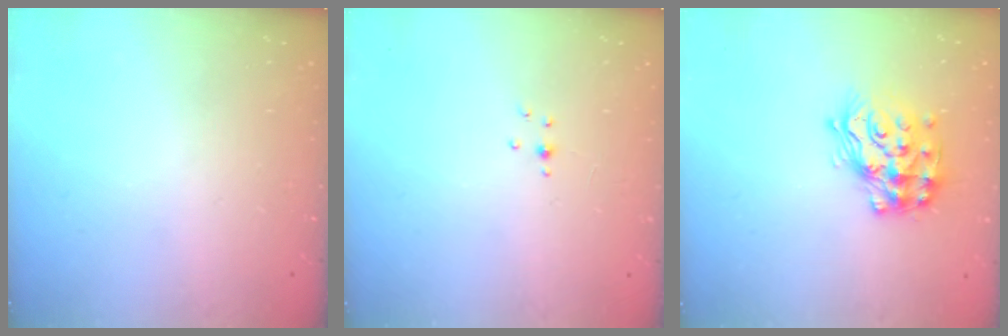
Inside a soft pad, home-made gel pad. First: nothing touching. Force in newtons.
{"total": 2.5, "press": 2.3, "slide": 1.0}
{"total": 16.7, "press": 16.6, "slide": 1.1}